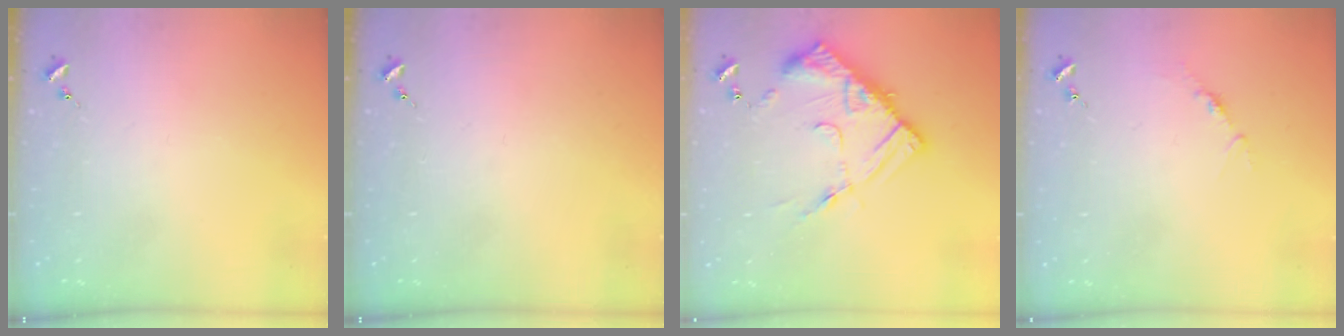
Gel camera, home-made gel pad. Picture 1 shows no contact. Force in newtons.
{"total": 0.0}
{"total": 14.5, "press": 14.5, "slide": 1.3}
{"total": 3.4, "press": 3.4, "slide": 0.4}